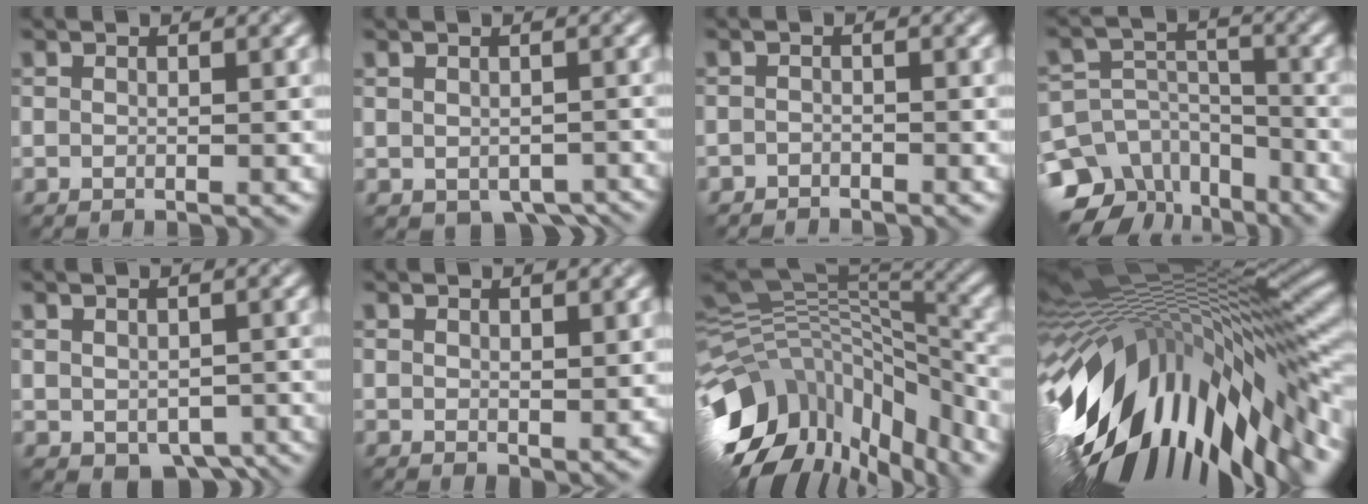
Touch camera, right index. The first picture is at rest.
{"total": 3.6, "force": [-1.9, 2.3, 2.0], "torque": [-0.021, -0.018, -0.015]}
{"total": 1.5, "force": [-1.5, 0.3, -0.1], "torque": [0.005, -0.002, -0.030]}
{"total": 11.9, "force": [-8.5, 7.6, 3.6], "torque": [-0.079, -0.010, -0.130]}
{"total": 4.0, "force": [-1.8, 2.6, 2.6], "torque": [-0.030, -0.019, -0.012]}
{"total": 1.5, "force": [1.0, 0.7, 0.9], "torque": [-0.013, -0.008, 0.025]}
{"total": 14.5, "force": [-5.6, 7.8, 10.8], "torque": [-0.223, 0.005, -0.085]}
{"total": 17.2, "force": [-4.3, 6.4, 15.3], "torque": [-0.269, 0.006, -0.078]}